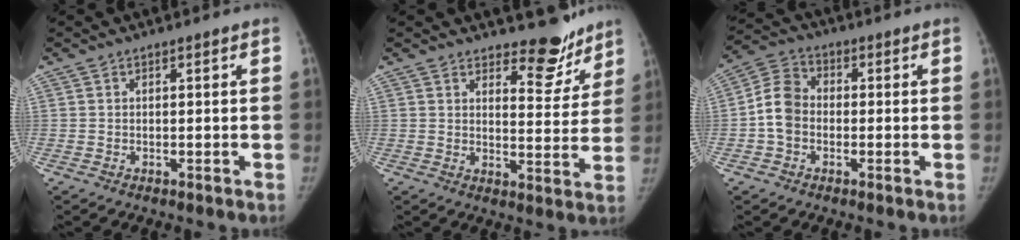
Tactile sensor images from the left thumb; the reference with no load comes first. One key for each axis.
{"total": 8.7, "fx": 7.4, "fy": 3.7, "fz": 2.8, "tx": 0.003, "ty": -0.062, "tz": 0.098}
{"total": 7.4, "fx": -1.1, "fy": 5.9, "fz": 4.4, "tx": -0.077, "ty": 0.026, "tz": -0.035}